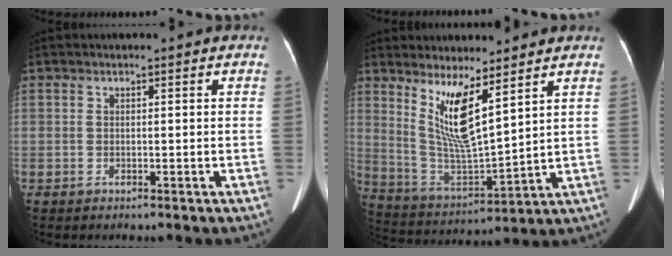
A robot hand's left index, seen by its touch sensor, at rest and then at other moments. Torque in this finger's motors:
{"motor_torque": [1.40, -0.74, 0.26, 0.06]}